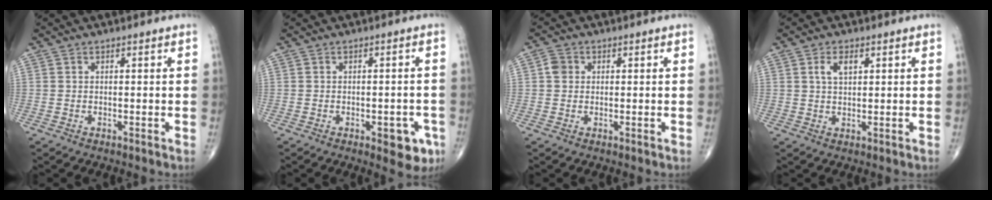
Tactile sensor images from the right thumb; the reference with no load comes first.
{"total": 5.9, "force": [-2.6, 2.8, 4.5], "torque": [-0.029, 0.009, -0.027]}
{"total": 2.4, "force": [0.3, 2.2, 1.1], "torque": [-0.012, 0.004, 0.002]}
{"total": 3.4, "force": [1.3, 1.7, 2.6], "torque": [-0.043, -0.001, 0.024]}